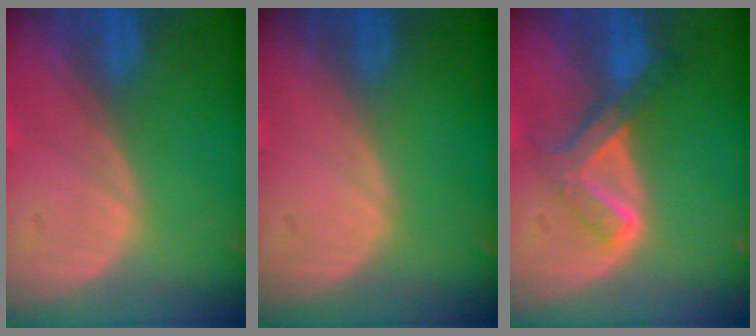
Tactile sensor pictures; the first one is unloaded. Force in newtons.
{"total": 0.0}
{"total": 6.7, "press": 5.7, "slide": 3.5}